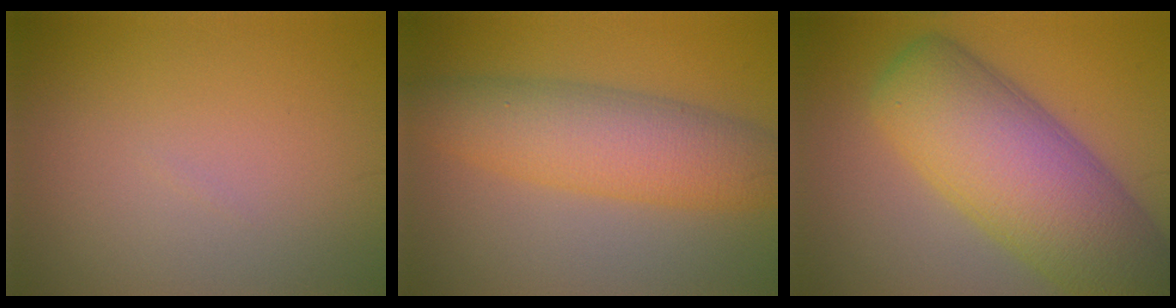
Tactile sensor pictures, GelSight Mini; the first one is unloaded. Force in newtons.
{"total": 7.2, "press": 7.2, "slide": 0.3}
{"total": 12.4, "press": 12.4, "slide": 0.4}